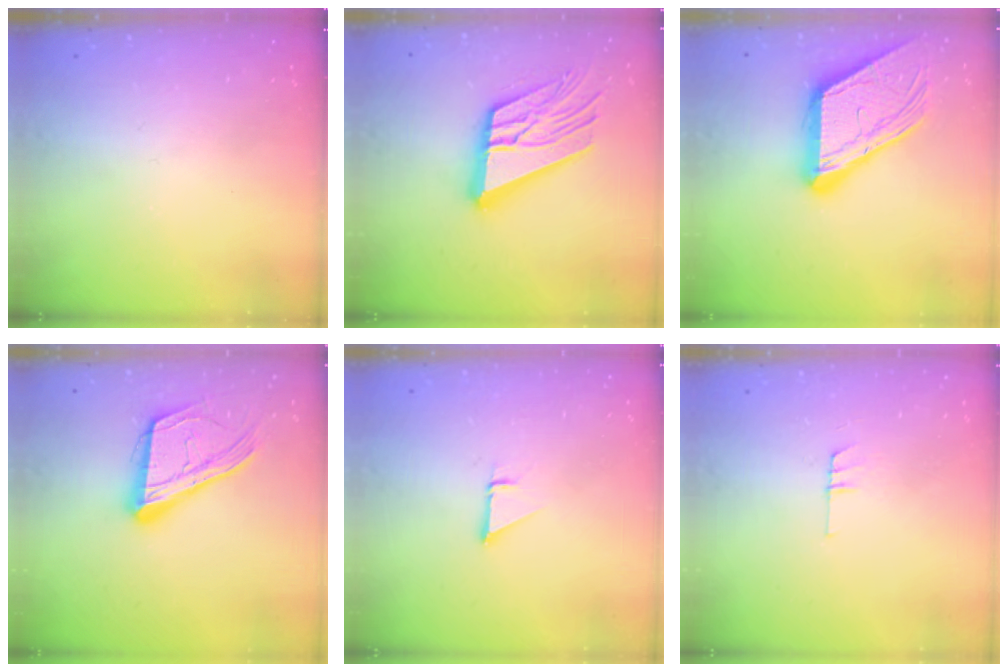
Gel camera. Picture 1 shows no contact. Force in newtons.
{"total": 19.8, "press": 19.7, "slide": 2.3}
{"total": 17.8, "press": 17.7, "slide": 1.8}
{"total": 18.8, "press": 18.7, "slide": 2.4}
{"total": 0.9, "press": 0.9, "slide": 0.1}
{"total": 4.8, "press": 4.8, "slide": 0.4}